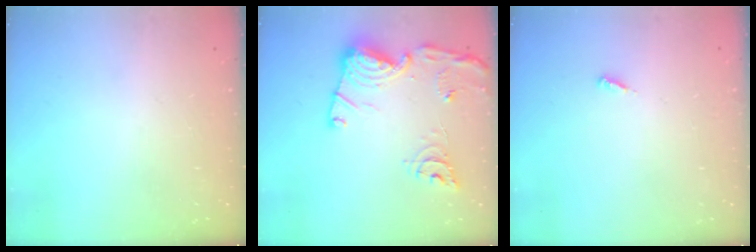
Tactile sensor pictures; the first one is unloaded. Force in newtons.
{"total": 17.6, "press": 17.6, "slide": 1.7}
{"total": 2.1, "press": 2.1, "slide": 0.1}